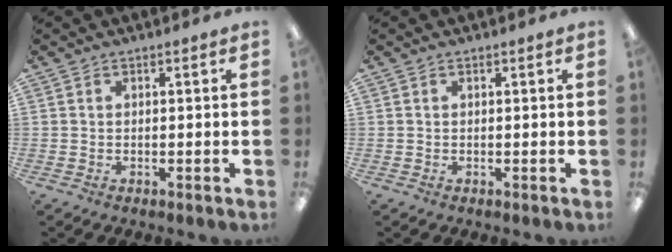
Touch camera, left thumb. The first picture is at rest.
{"total": 0.0}